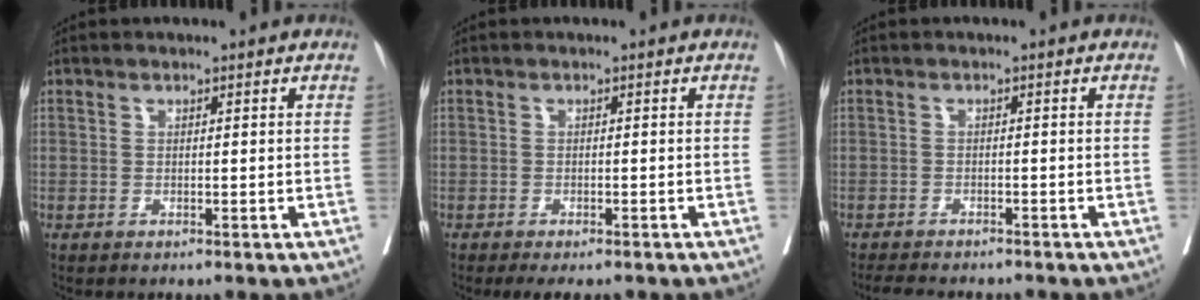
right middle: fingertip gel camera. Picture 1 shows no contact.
{"total": 5.0, "force": [-4.1, 1.6, 2.3], "torque": [-0.020, -0.007, -0.055]}
{"total": 7.8, "force": [-7.0, 1.7, 3.1], "torque": [-0.043, -0.005, -0.096]}